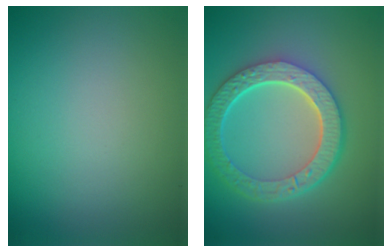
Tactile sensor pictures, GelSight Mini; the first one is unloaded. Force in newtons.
{"total": 6.7, "press": 4.9, "slide": 4.5}